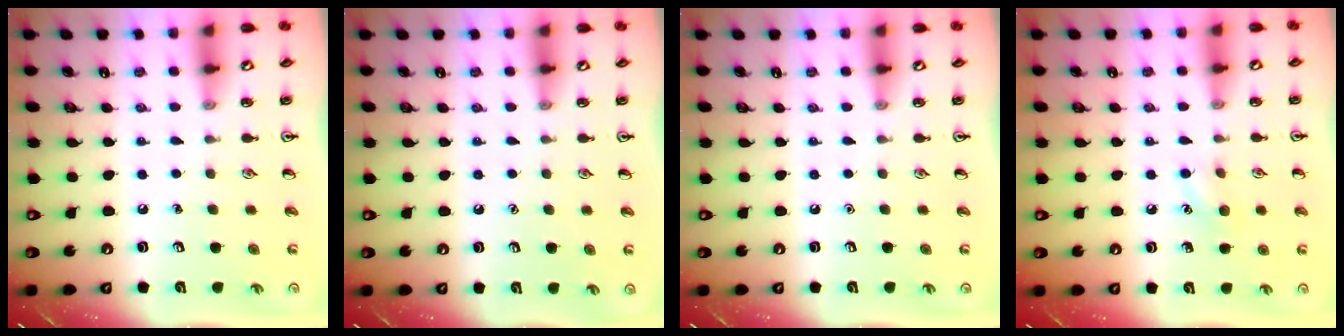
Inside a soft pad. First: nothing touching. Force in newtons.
{"total": 0.0}
{"total": 0.0}
{"total": 7.7, "press": 7.4, "slide": 1.9}